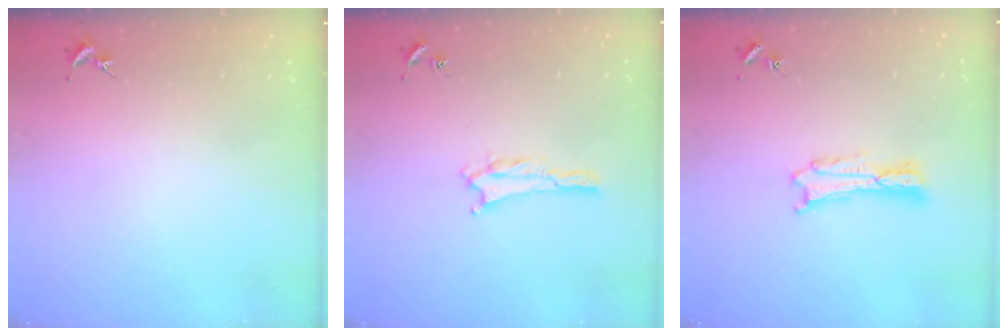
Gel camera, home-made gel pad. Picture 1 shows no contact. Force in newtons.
{"total": 1.4, "press": 1.4, "slide": 0.2}
{"total": 1.2, "press": 1.2, "slide": 0.2}